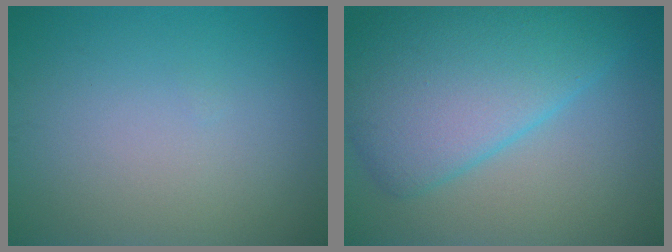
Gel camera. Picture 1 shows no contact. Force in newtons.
{"total": 9.1, "press": 9.1, "slide": 0.0}